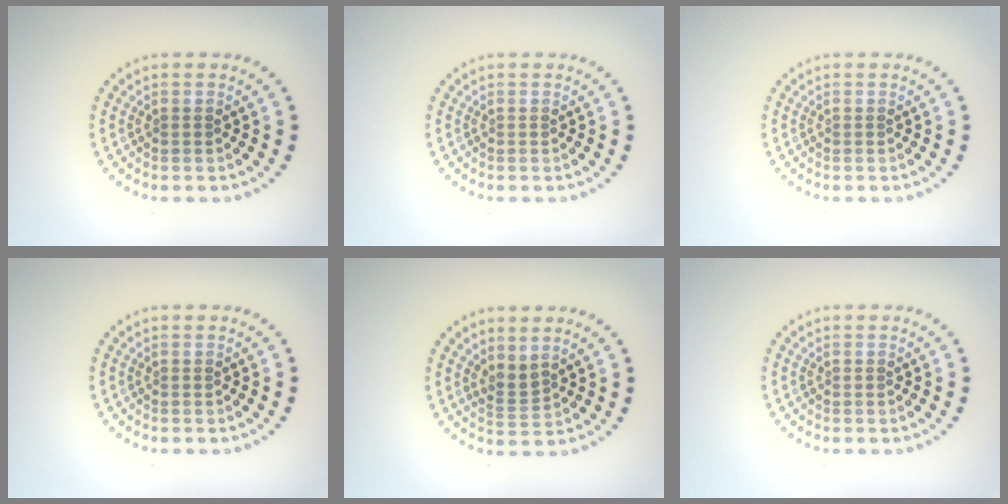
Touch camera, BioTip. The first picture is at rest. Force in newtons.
{"total": 0.0}
{"total": 0.0}
{"total": 0.0}
{"total": 1.9, "press": 1.3, "slide": 1.3}
{"total": 0.0}